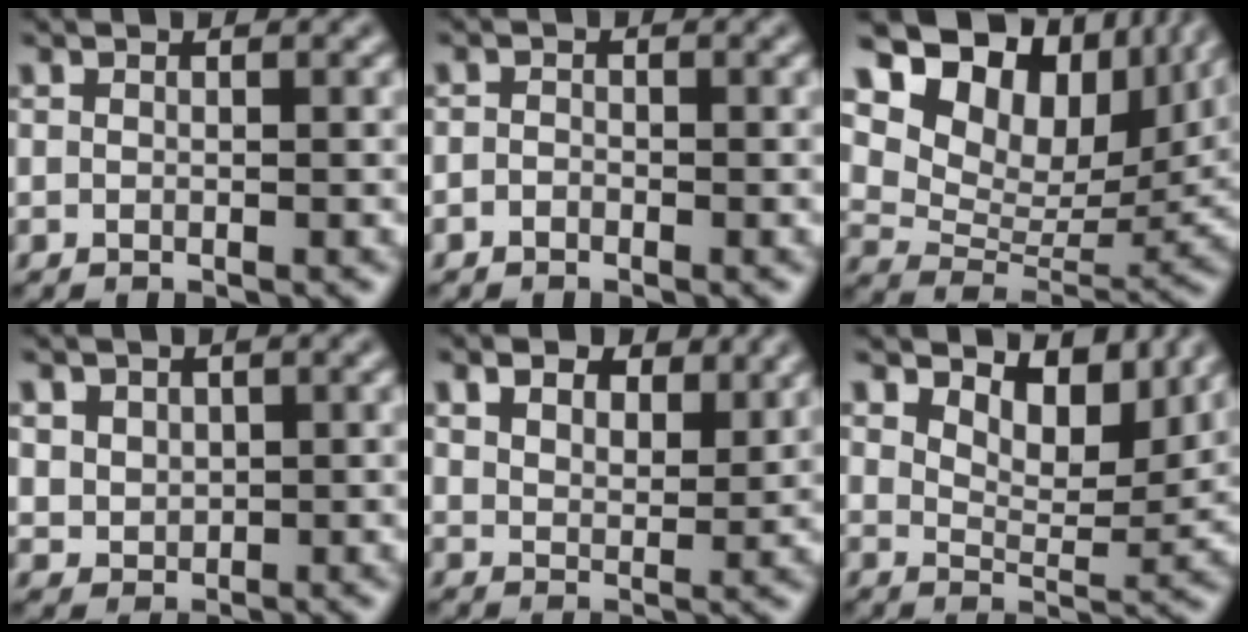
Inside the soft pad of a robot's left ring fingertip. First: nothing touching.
{"total": 0.8, "force": [-0.5, 0.5, 0.3], "torque": [-0.004, -0.001, -0.012]}
{"total": 14.2, "force": [8.0, 8.3, 8.3], "torque": [-0.164, 0.024, 0.144]}
{"total": 2.2, "force": [1.0, 1.8, 0.8], "torque": [-0.027, -0.005, 0.032]}
{"total": 5.6, "force": [3.9, 2.9, 2.6], "torque": [-0.051, 0.006, 0.053]}
{"total": 5.8, "force": [4.6, 2.0, 2.8], "torque": [-0.050, -0.003, 0.063]}